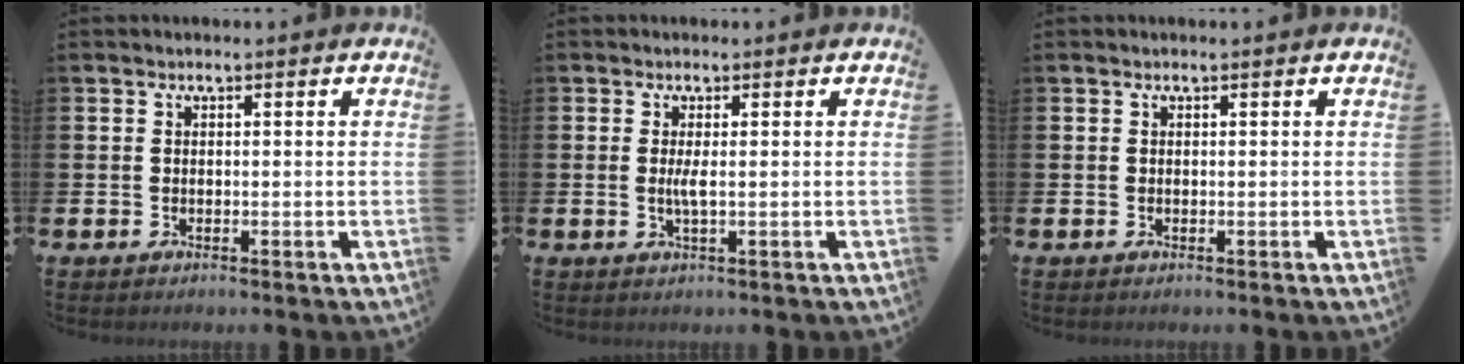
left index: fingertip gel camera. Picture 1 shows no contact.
{"total": 1.7, "force": [0.1, 0.2, 1.7], "torque": [-0.041, -0.001, 0.002]}
{"total": 0.0}